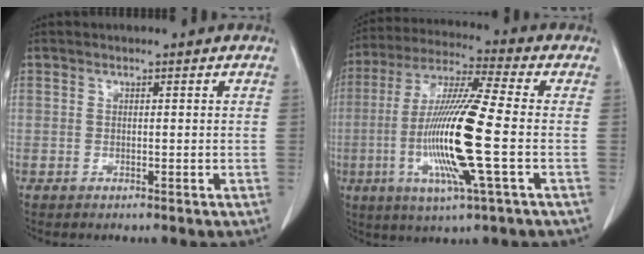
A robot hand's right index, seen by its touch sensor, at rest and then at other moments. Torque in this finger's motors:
{"motor_torque": [2.14, 0.00, 1.05, 0.21]}